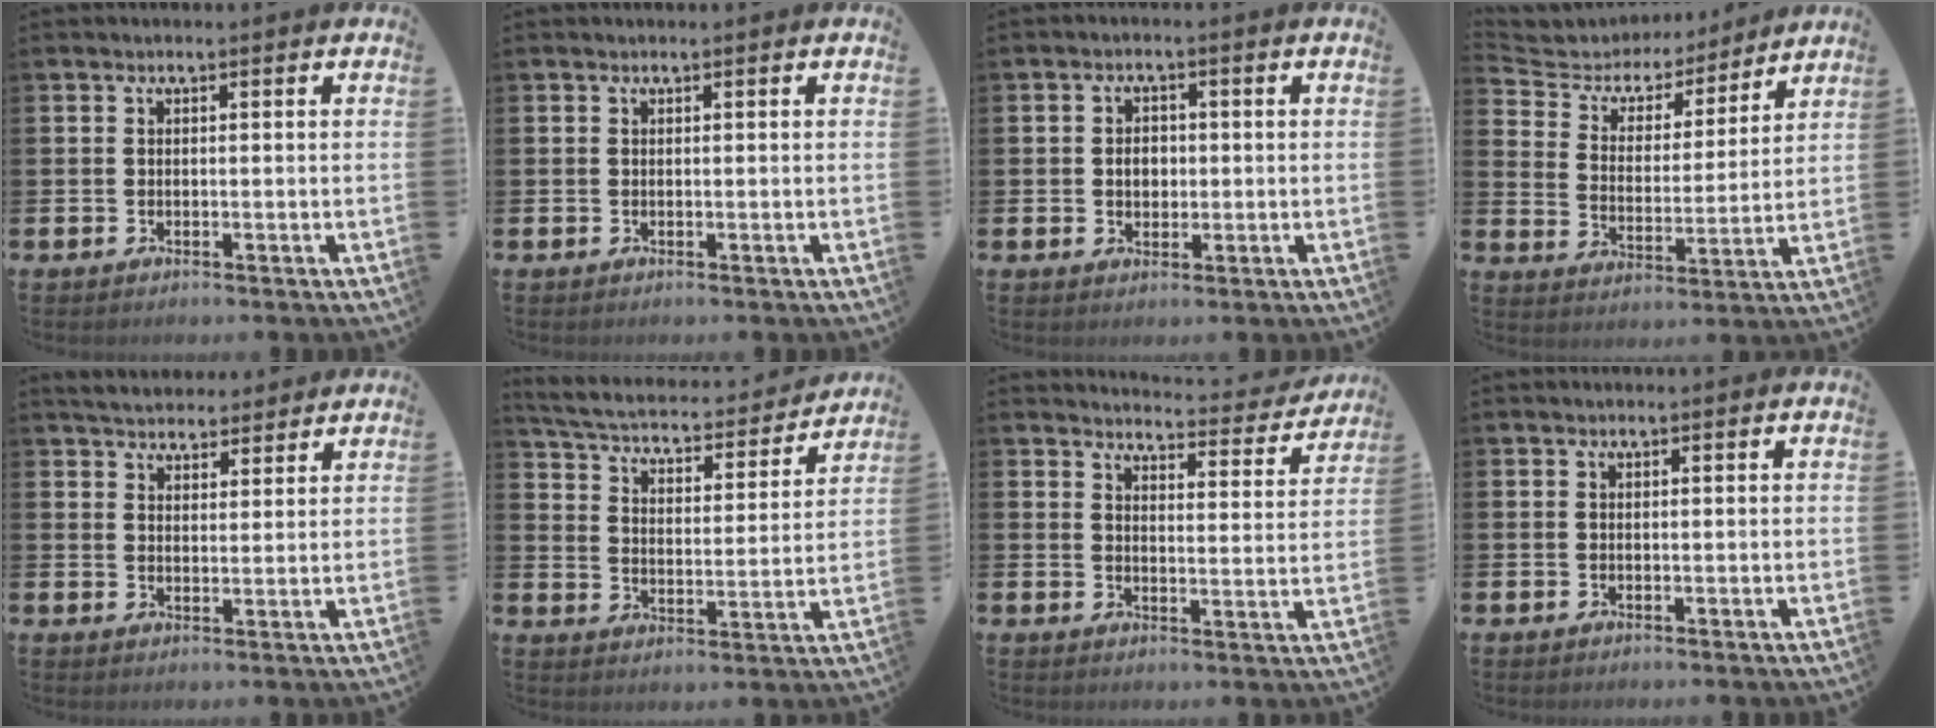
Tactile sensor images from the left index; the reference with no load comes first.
{"total": 0.0}
{"total": 2.7, "force": [0.0, 2.1, 1.6], "torque": [-0.013, 0.000, -0.007]}
{"total": 6.0, "force": [5.3, 2.6, 0.7], "torque": [-0.052, -0.041, 0.090]}
{"total": 4.5, "force": [4.4, 0.9, 0.0], "torque": [-0.011, -0.020, 0.079]}
{"total": 4.8, "force": [4.4, 1.1, 1.5], "torque": [-0.056, -0.038, 0.066]}
{"total": 3.6, "force": [3.5, 0.6, 0.5], "torque": [-0.012, -0.034, 0.053]}
{"total": 0.0}